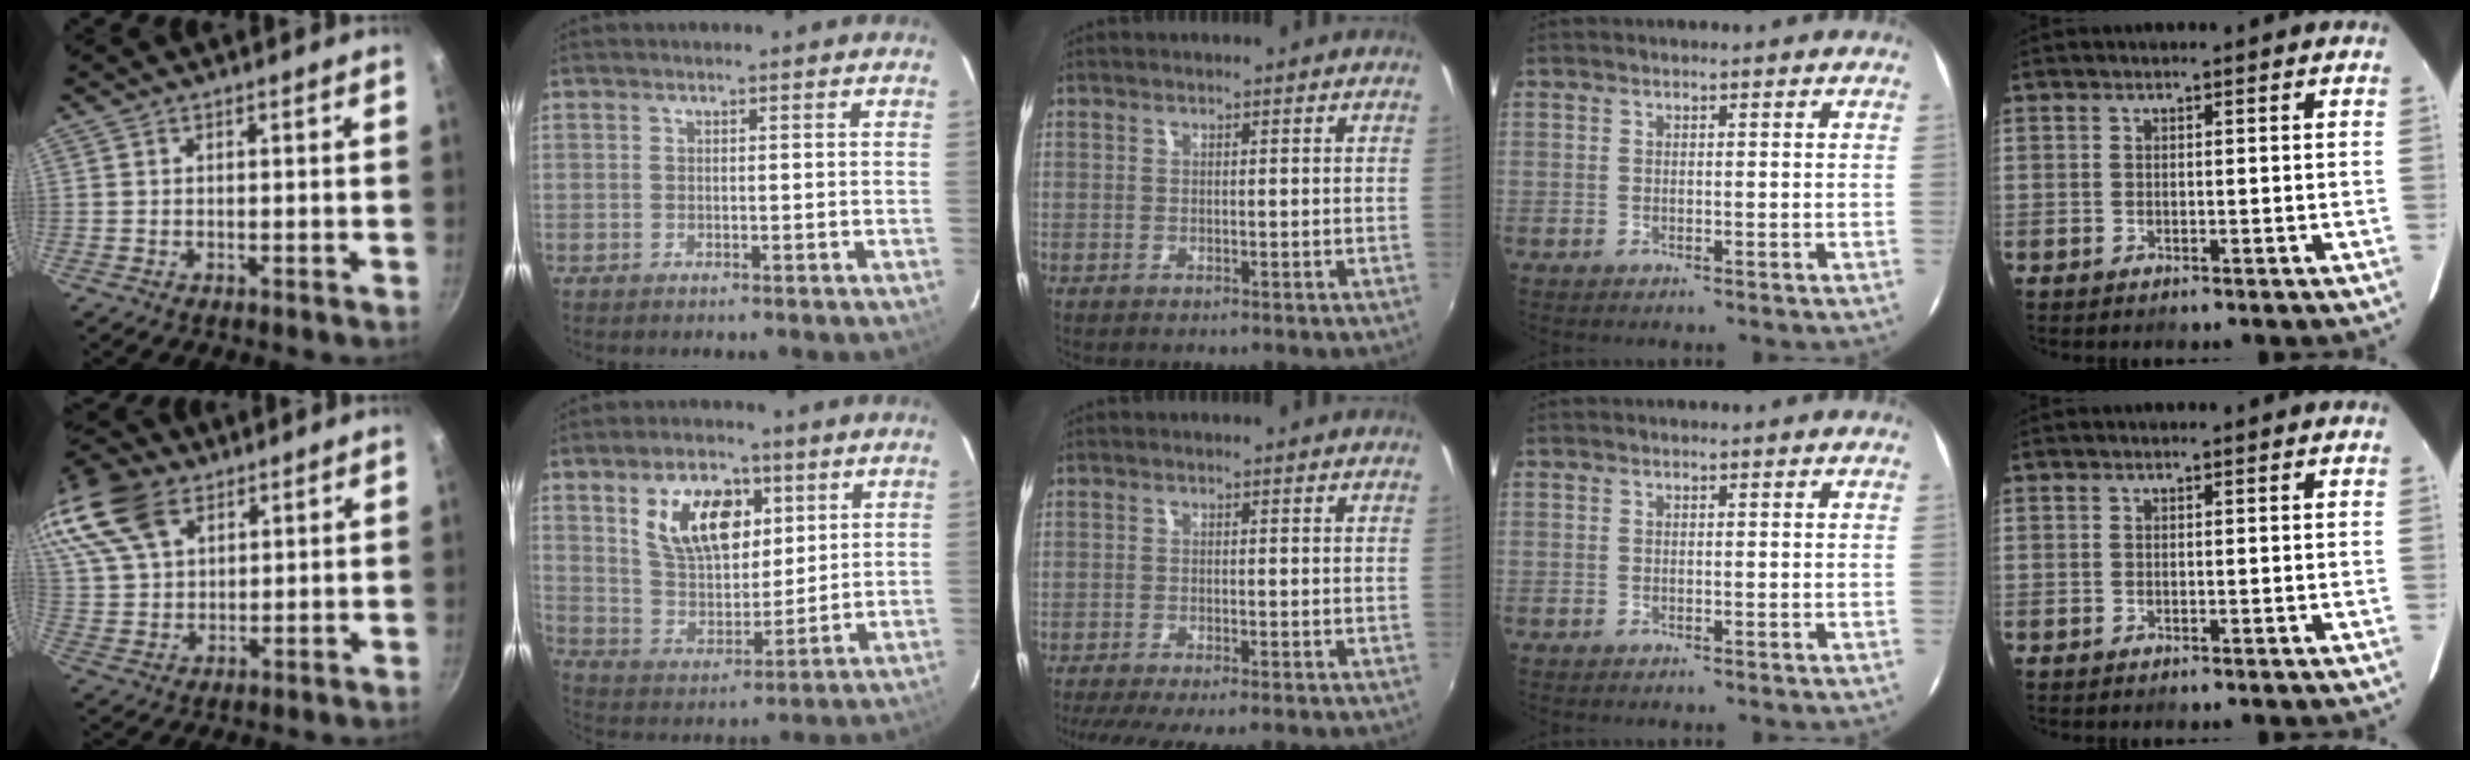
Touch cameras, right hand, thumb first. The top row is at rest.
{"thumb": {"total": 18.4, "force": [10.2, 11.3, 10.3], "torque": [-0.219, 0.011, 0.199]}, "index": {"total": 13.8, "force": [5.7, 8.0, 9.7], "torque": [-0.172, 0.016, 0.110]}, "middle": {"total": 8.3, "force": [-7.0, 0.6, 4.4], "torque": [-0.093, -0.031, -0.112]}}